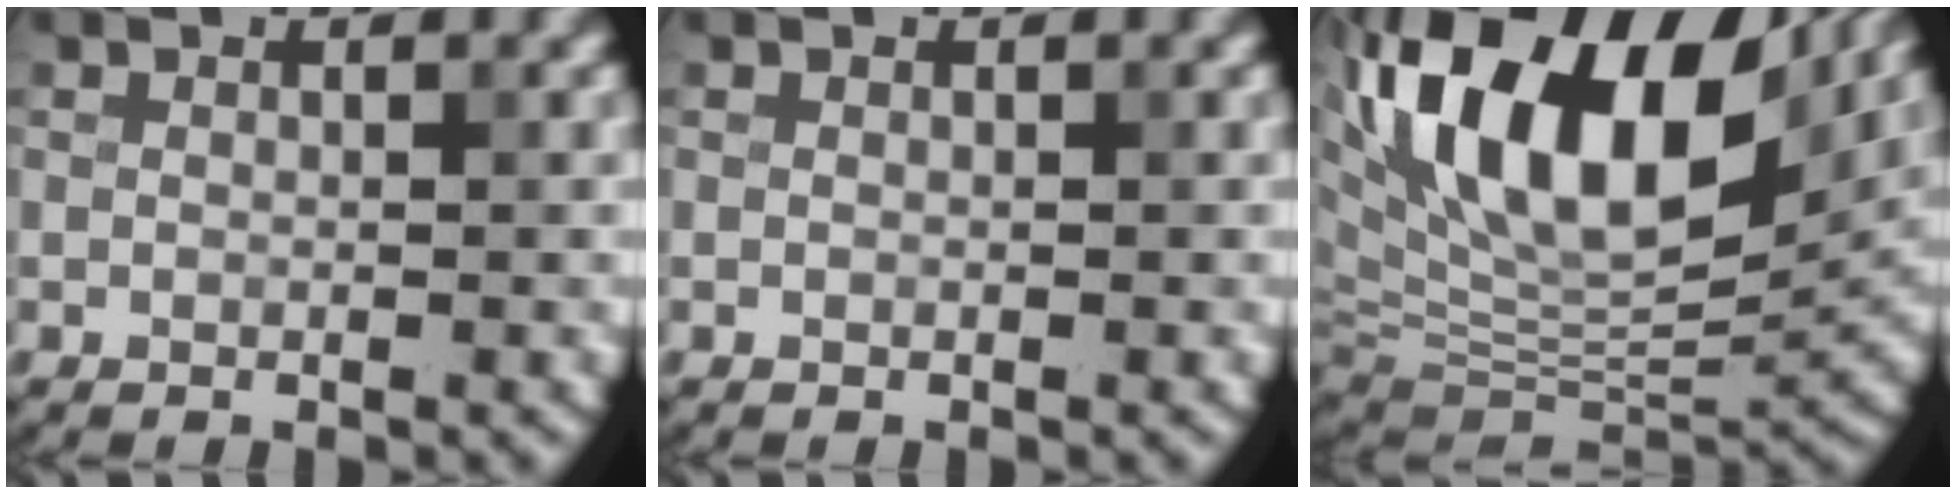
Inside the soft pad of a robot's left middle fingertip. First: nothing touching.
{"total": 0.0}
{"total": 17.6, "force": [6.7, 8.6, 13.8], "torque": [-0.261, 0.037, 0.108]}